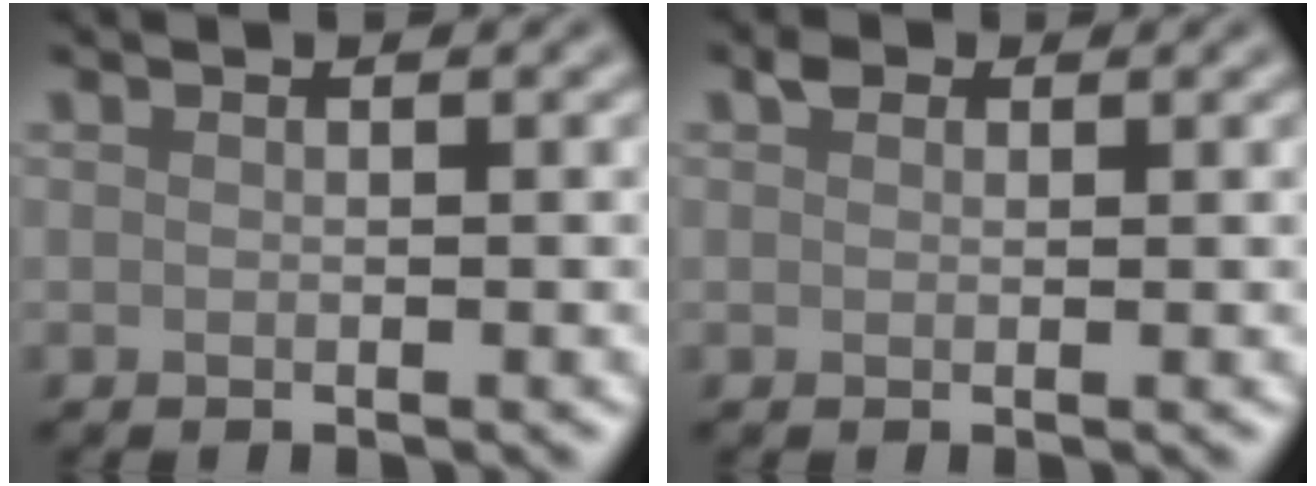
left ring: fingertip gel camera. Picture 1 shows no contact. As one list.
[{"total": 0.9, "force": [0.5, 0.6, 0.4], "torque": [-0.007, 0.002, 0.008]}]